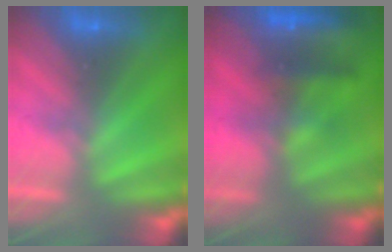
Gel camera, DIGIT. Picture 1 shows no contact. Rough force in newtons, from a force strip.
{"total": 9.0}